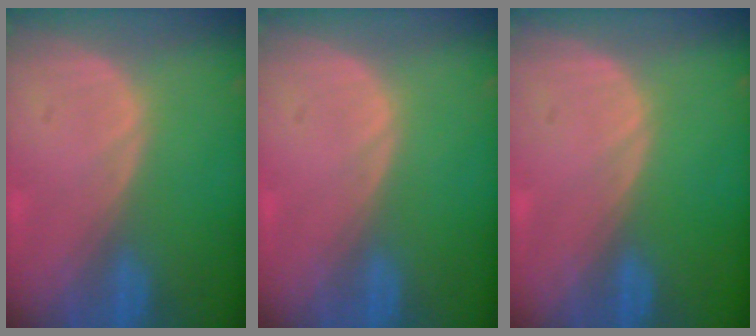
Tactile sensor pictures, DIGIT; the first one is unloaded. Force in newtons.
{"total": 0.0}
{"total": 0.0}